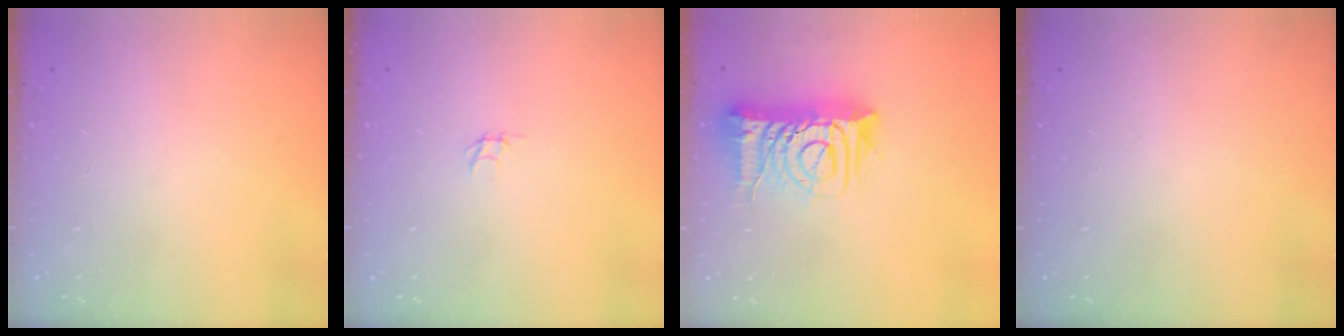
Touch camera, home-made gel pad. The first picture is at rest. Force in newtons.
{"total": 1.8, "press": 1.8, "slide": 0.1}
{"total": 13.2, "press": 13.1, "slide": 1.8}
{"total": 0.0}